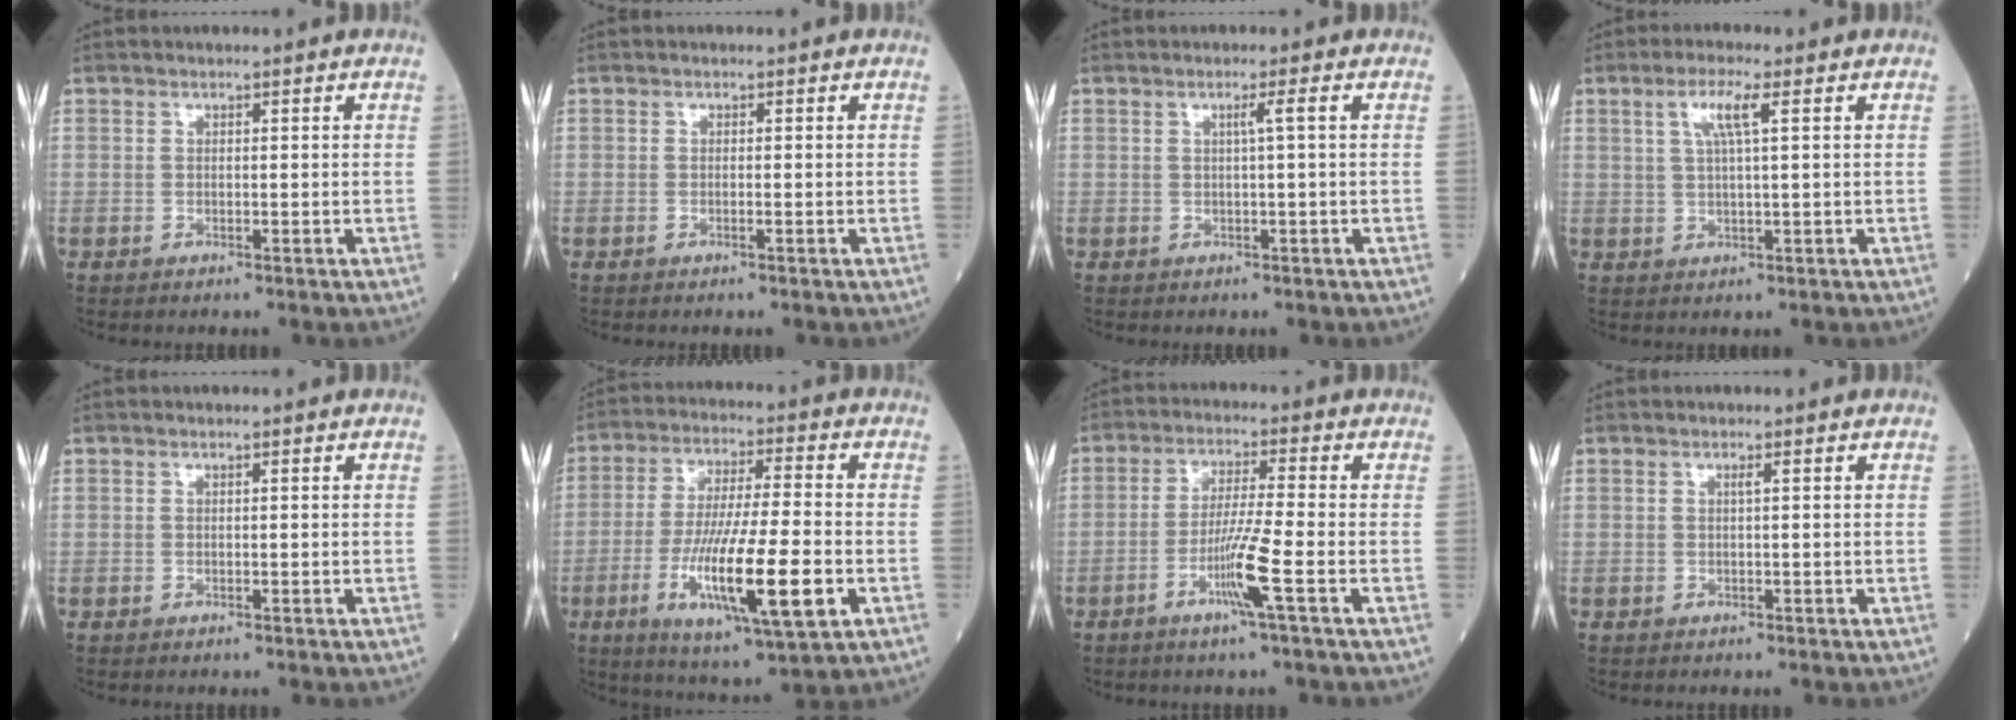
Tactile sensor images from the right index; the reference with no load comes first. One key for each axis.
{"total": 0.0}
{"total": 1.5, "fx": 0.2, "fy": -0.6, "fz": 1.4, "tx": -0.026, "ty": 0.001, "tz": 0.005}
{"total": 4.5, "fx": 1.7, "fy": 0.1, "fz": 4.1, "tx": -0.085, "ty": 0.007, "tz": 0.034}
{"total": 0.0}
{"total": 16.6, "fx": -4.8, "fy": 1.8, "fz": 15.8, "tx": -0.293, "ty": -0.024, "tz": -0.076}
{"total": 7.0, "fx": -2.8, "fy": -1.1, "fz": 6.3, "tx": -0.124, "ty": -0.011, "tz": -0.059}
{"total": 0.6, "fx": 0.2, "fy": -0.1, "fz": 0.5, "tx": -0.014, "ty": 0.000, "tz": 0.005}